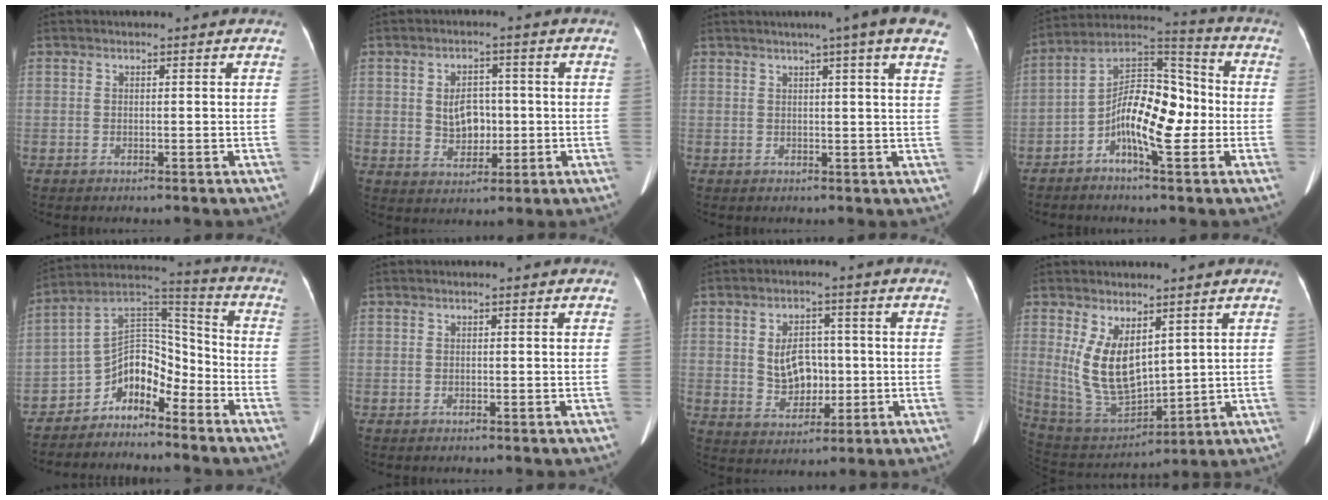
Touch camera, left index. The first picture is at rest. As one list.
[{"total": 5.5, "force": [0.0, 3.9, 3.9], "torque": [-0.072, 0.007, 0.007]}, {"total": 9.9, "force": [6.7, -0.4, 7.3], "torque": [-0.092, 0.018, 0.062]}, {"total": 12.3, "force": [-3.2, 4.3, 11.1], "torque": [-0.198, 0.033, -0.059]}, {"total": 8.9, "force": [-6.3, 4.5, 4.4], "torque": [-0.073, 0.053, -0.117]}, {"total": 0.0}, {"total": 6.9, "force": [0.1, 4.8, 4.9], "torque": [-0.096, 0.007, 0.011]}, {"total": 10.3, "force": [3.1, 4.9, 8.5], "torque": [-0.172, -0.013, 0.080]}]